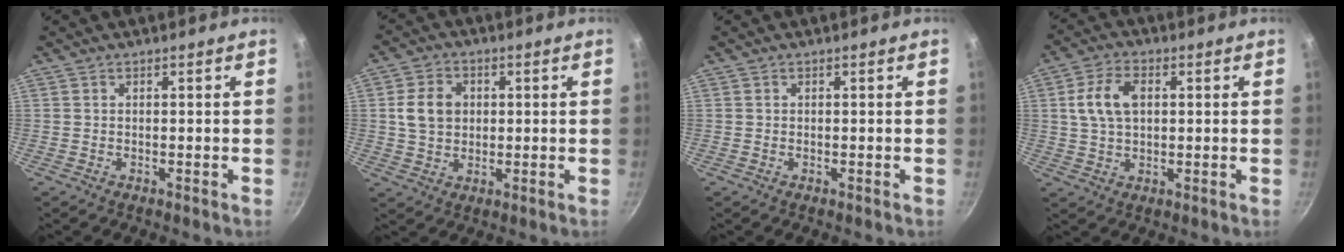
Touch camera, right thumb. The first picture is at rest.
{"total": 7.6, "force": [1.0, 6.2, 4.3], "torque": [-0.058, 0.002, 0.019]}
{"total": 0.0}
{"total": 8.4, "force": [1.7, 5.2, 6.3], "torque": [-0.120, 0.008, 0.032]}